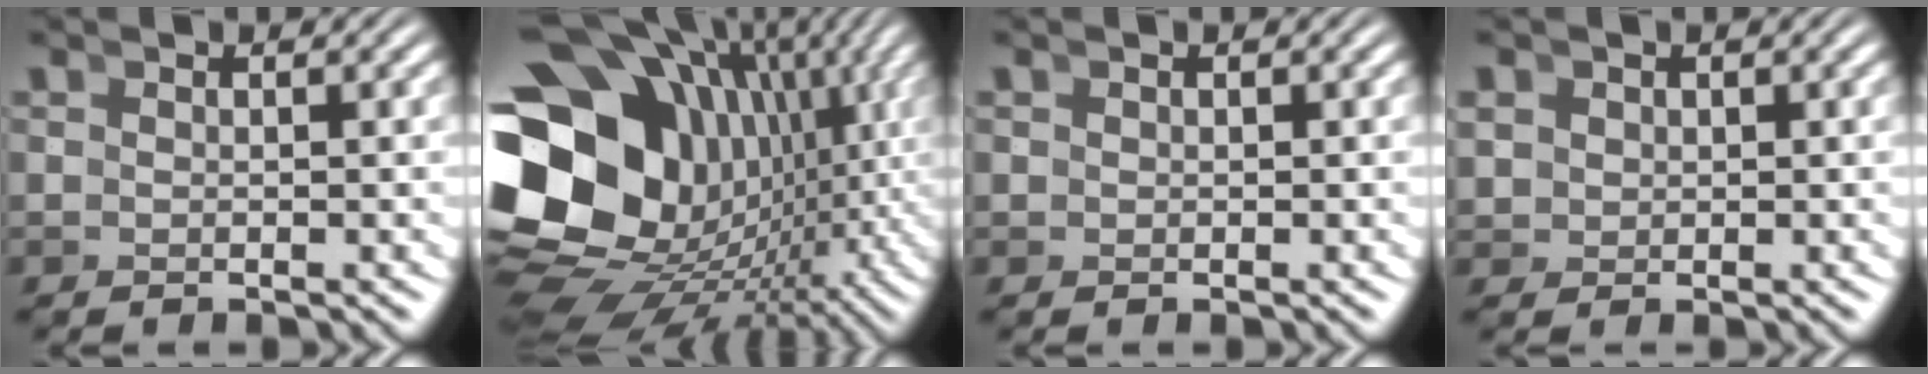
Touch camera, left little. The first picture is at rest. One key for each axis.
{"total": 25.0, "fx": -2.3, "fy": 17.6, "fz": 17.7, "tx": -0.326, "ty": -0.066, "tz": -0.020}
{"total": 0.0}
{"total": 2.0, "fx": 0.7, "fy": 1.7, "fz": 0.8, "tx": -0.025, "ty": -0.011, "tz": 0.023}